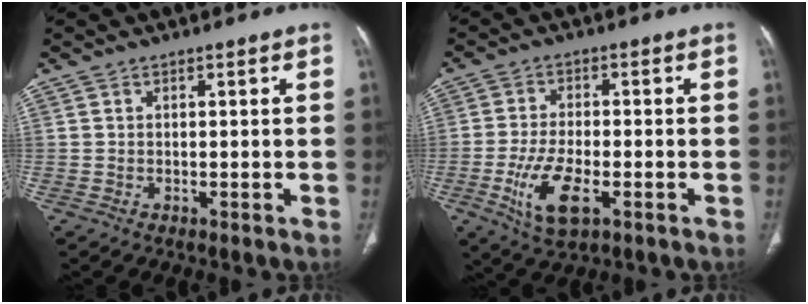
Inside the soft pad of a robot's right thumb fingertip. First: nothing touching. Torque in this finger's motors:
{"motor_torque": [-0.06, 0.31, 1.15, 0.06, 0.11]}